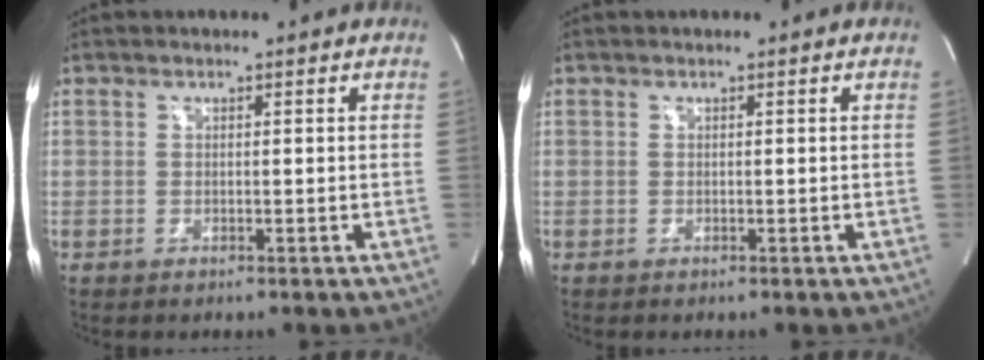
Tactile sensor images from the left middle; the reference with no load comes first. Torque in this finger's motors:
{"motor_torque": [0.45, -0.43, 0.10, 0.02]}